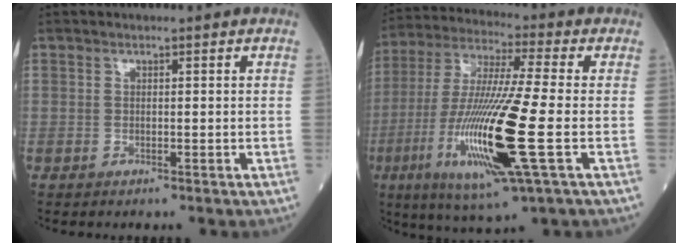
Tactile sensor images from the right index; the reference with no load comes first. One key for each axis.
{"total": 20.9, "fx": -5.5, "fy": 1.4, "fz": 20.1, "tx": -0.443, "ty": -0.039, "tz": -0.104}